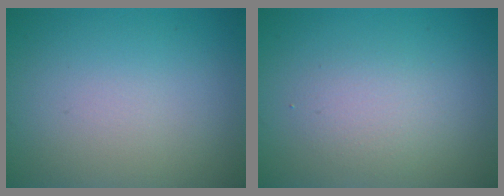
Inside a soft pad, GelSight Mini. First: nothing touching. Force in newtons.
{"total": 2.0, "press": 2.0, "slide": 0.1}